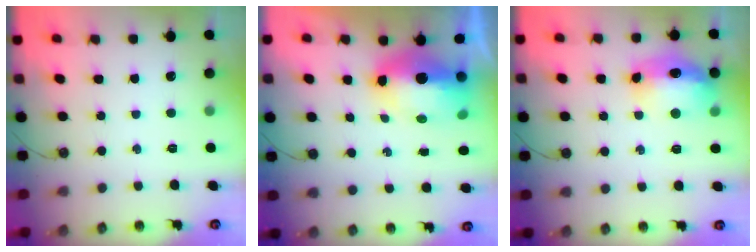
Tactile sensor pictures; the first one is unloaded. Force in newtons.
{"total": 11.2, "press": 11.1, "slide": 1.5}
{"total": 13.9, "press": 13.8, "slide": 1.5}